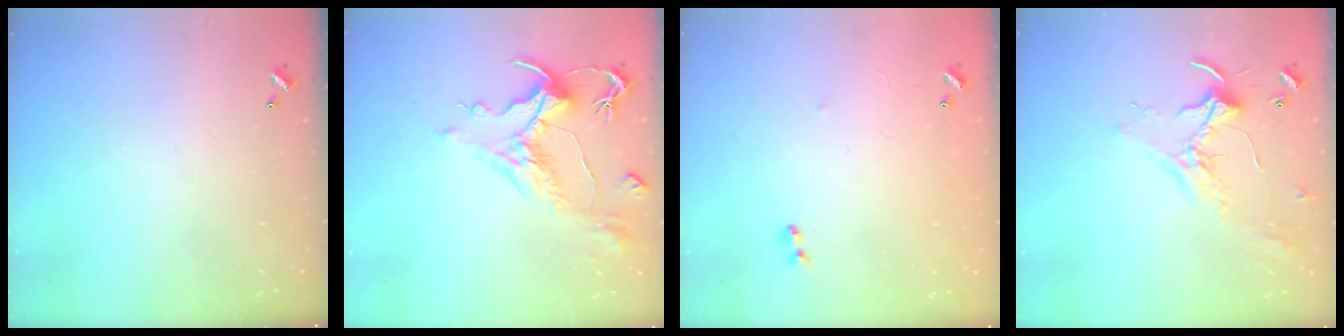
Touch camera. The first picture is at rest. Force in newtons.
{"total": 1.8, "press": 1.1, "slide": 1.4}
{"total": 6.4, "press": 6.4, "slide": 0.8}
{"total": 2.3, "press": 2.3, "slide": 0.5}